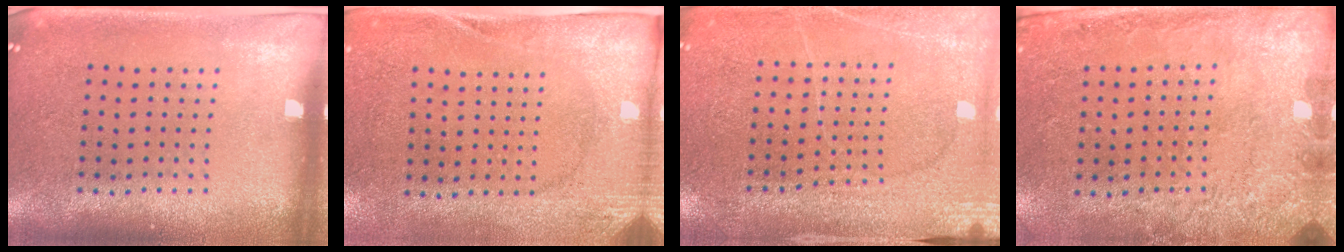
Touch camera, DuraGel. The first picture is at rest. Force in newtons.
{"total": 2.7, "press": 2.1, "slide": 1.7}
{"total": 2.7, "press": 2.7, "slide": 0.4}
{"total": 2.8, "press": 2.0, "slide": 1.9}